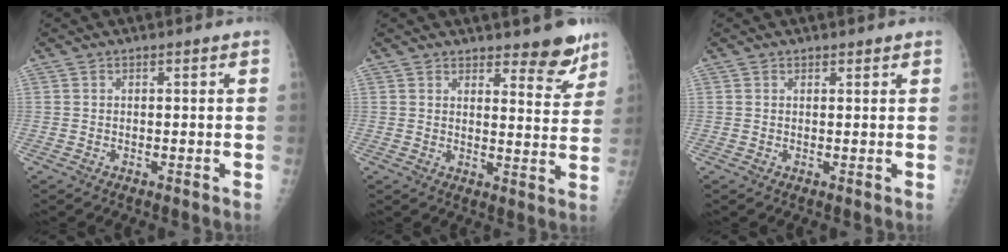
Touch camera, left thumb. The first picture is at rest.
{"total": 7.0, "force": [5.5, 2.6, 3.4], "torque": [-0.008, -0.042, 0.072]}
{"total": 0.7, "force": [0.6, 0.4, 0.1], "torque": [0.004, -0.005, 0.006]}